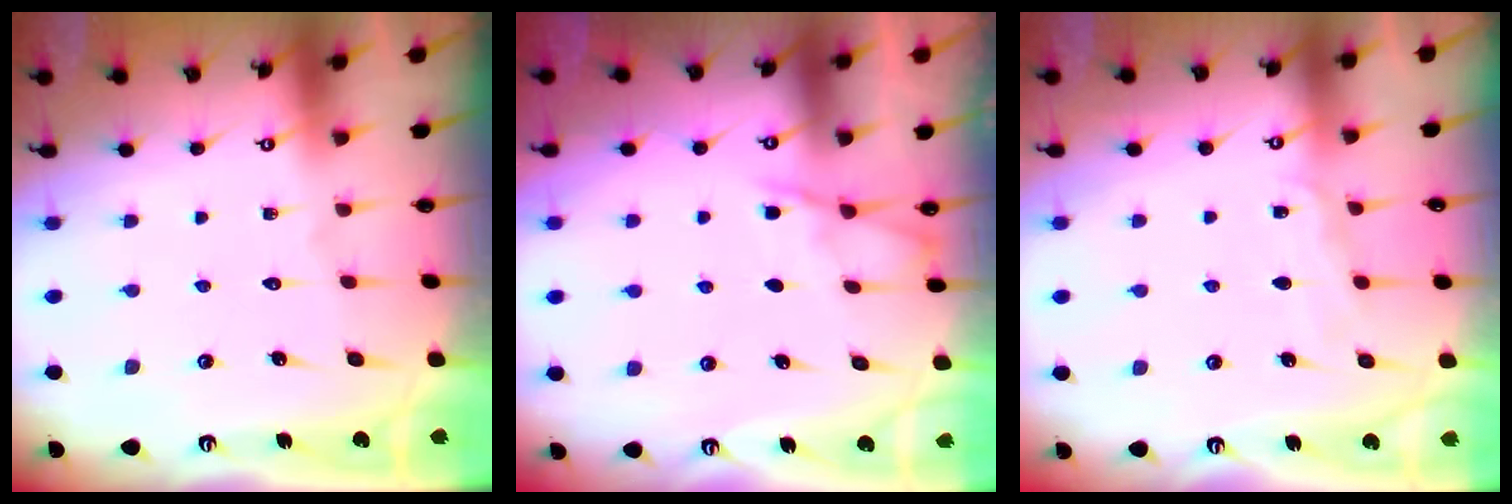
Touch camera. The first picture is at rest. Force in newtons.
{"total": 4.9, "press": 4.8, "slide": 0.6}
{"total": 5.9, "press": 5.8, "slide": 0.7}